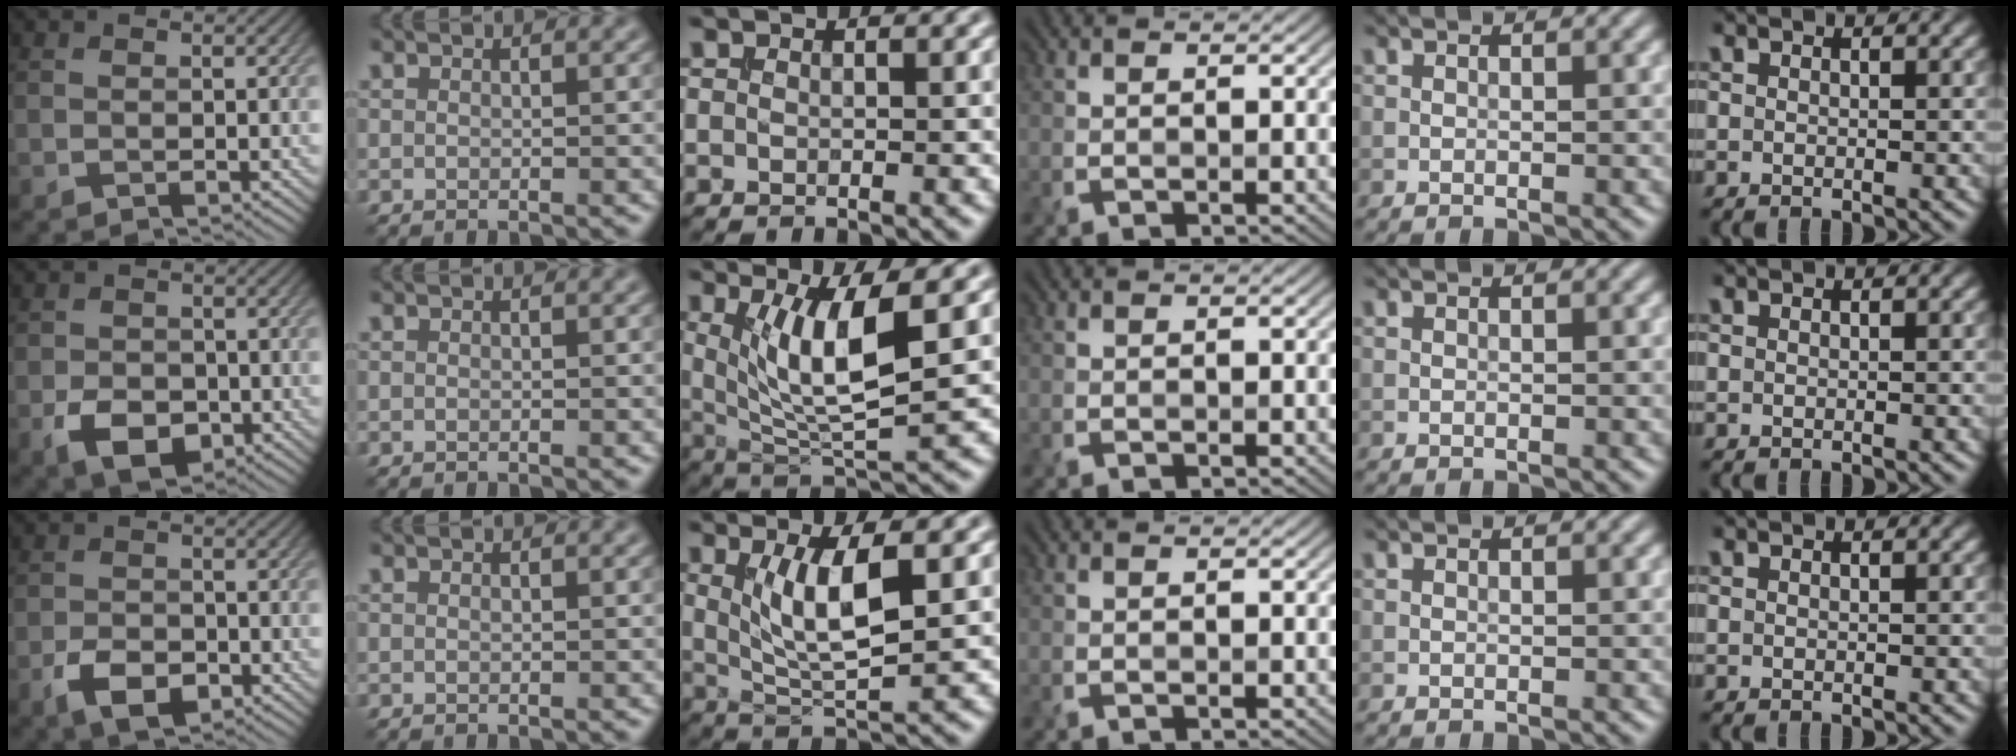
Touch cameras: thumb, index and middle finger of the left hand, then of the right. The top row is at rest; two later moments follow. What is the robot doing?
{"motion": "extract", "object": "file holder"}